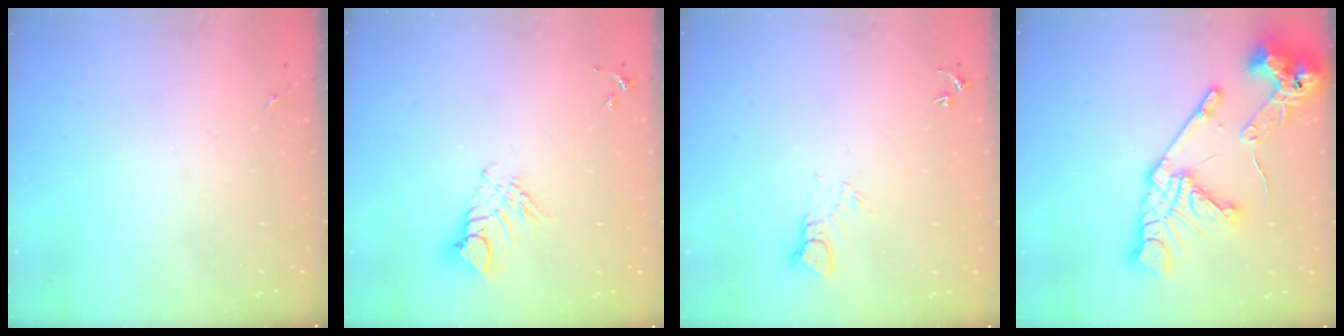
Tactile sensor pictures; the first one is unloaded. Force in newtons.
{"total": 8.2, "press": 8.2, "slide": 0.9}
{"total": 3.8, "press": 3.8, "slide": 0.3}
{"total": 20.5, "press": 20.4, "slide": 2.3}